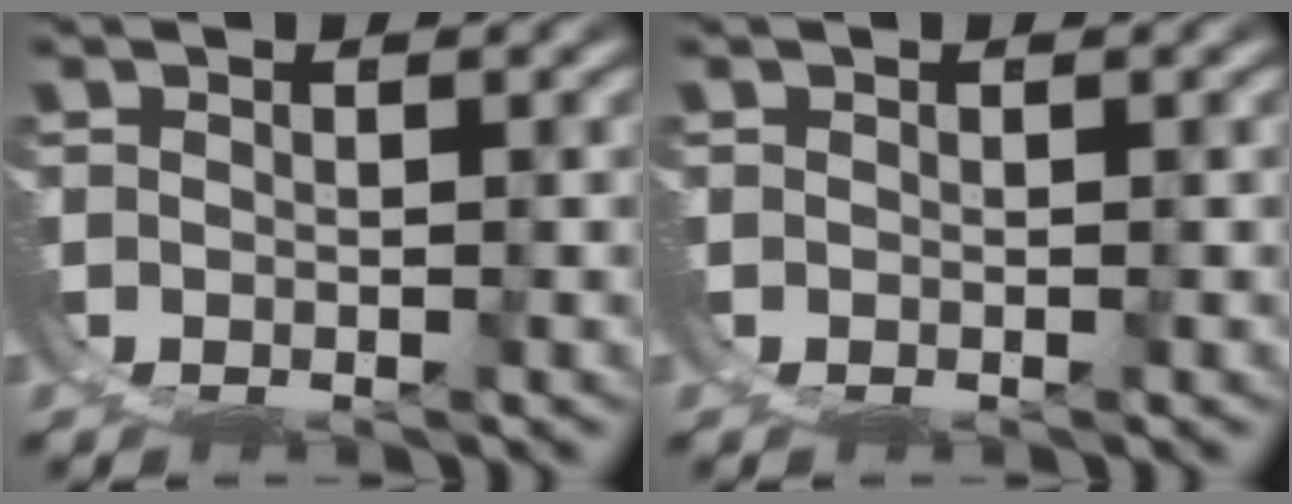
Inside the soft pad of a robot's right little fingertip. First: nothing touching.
{"total": 0.0}